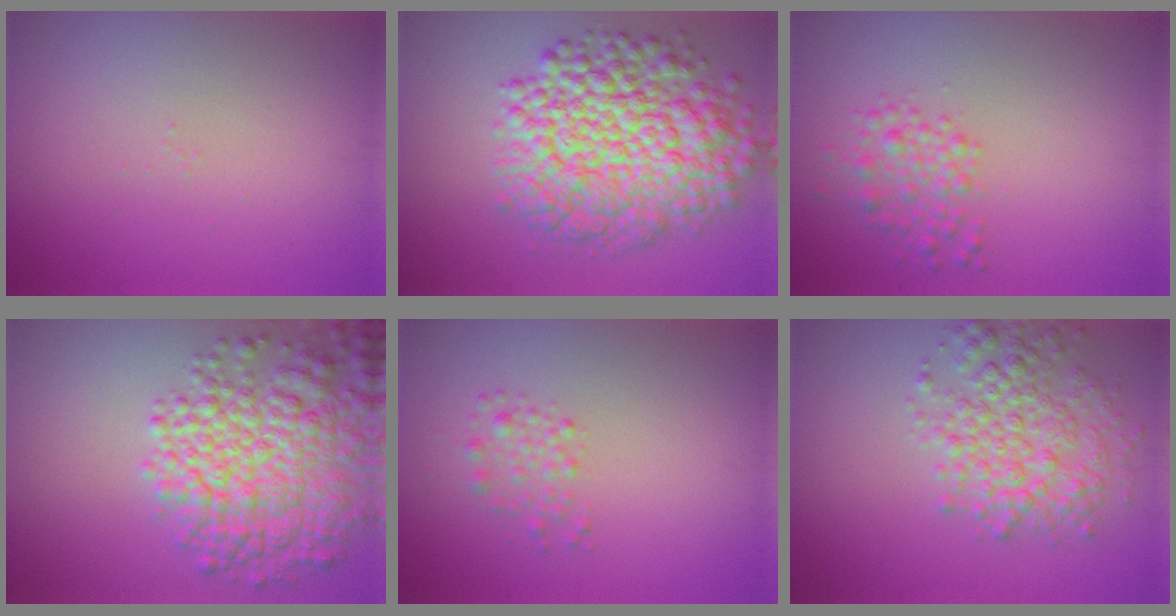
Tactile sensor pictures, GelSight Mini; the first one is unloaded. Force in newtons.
{"total": 10.5, "press": 10.5, "slide": 0.3}
{"total": 2.3, "press": 2.3, "slide": 0.1}
{"total": 8.1, "press": 8.1, "slide": 0.4}
{"total": 1.5, "press": 1.5, "slide": 0.1}
{"total": 5.1, "press": 5.1, "slide": 0.1}